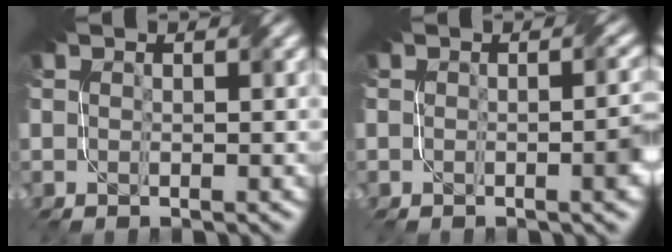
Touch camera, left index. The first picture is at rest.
{"total": 2.6, "force": [-0.6, 0.8, 2.4], "torque": [-0.027, 0.000, -0.007]}